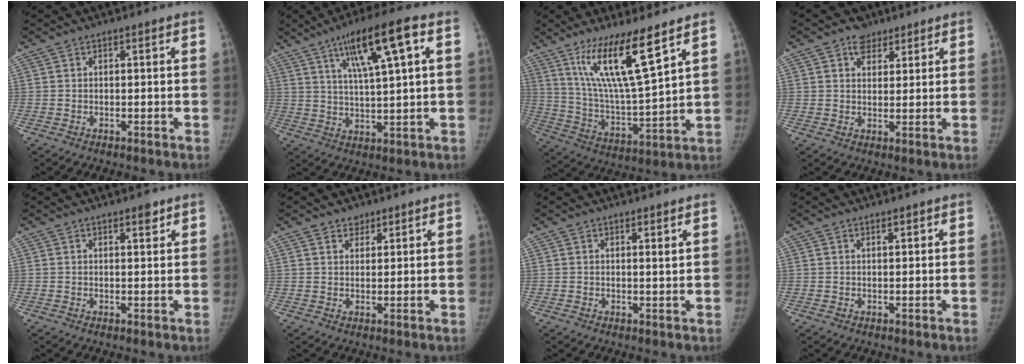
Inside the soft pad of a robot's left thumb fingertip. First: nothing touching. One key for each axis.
{"total": 12.9, "fx": 5.4, "fy": 1.8, "fz": 11.6, "tx": -0.197, "ty": -0.004, "tz": 0.091}
{"total": 15.7, "fx": 9.7, "fy": 1.9, "fz": 12.2, "tx": -0.220, "ty": -0.064, "tz": 0.191}
{"total": 4.5, "fx": 2.7, "fy": 3.2, "fz": 1.6, "tx": -0.004, "ty": -0.014, "tz": 0.043}
{"total": 2.1, "fx": 1.5, "fy": 0.8, "fz": 1.3, "tx": -0.012, "ty": -0.009, "tz": 0.022}
{"total": 2.5, "fx": 1.9, "fy": 1.5, "fz": 0.4, "tx": 0.011, "ty": -0.012, "tz": 0.027}
{"total": 1.4, "fx": 0.9, "fy": 0.0, "fz": 1.1, "tx": -0.016, "ty": -0.007, "tz": 0.014}
{"total": 0.9, "fx": 0.7, "fy": 0.3, "fz": 0.5, "tx": -0.006, "ty": -0.004, "tz": 0.011}